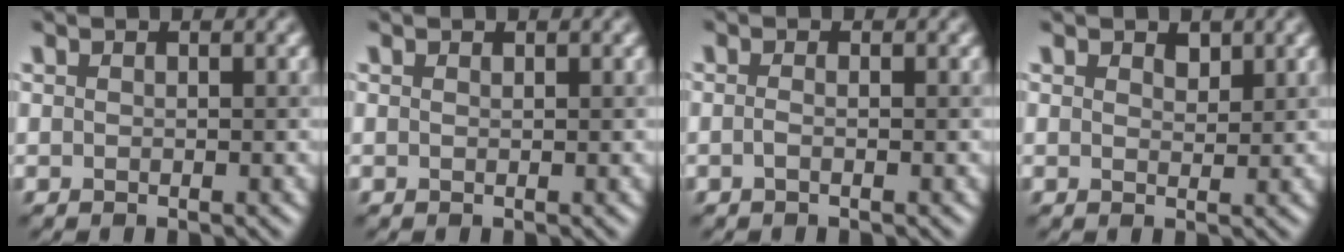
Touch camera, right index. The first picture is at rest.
{"total": 0.0}
{"total": 0.8, "force": [-0.3, 0.2, 0.7], "torque": [-0.016, -0.004, -0.008]}
{"total": 1.1, "force": [0.8, 0.5, 0.4], "torque": [-0.008, -0.001, 0.014]}